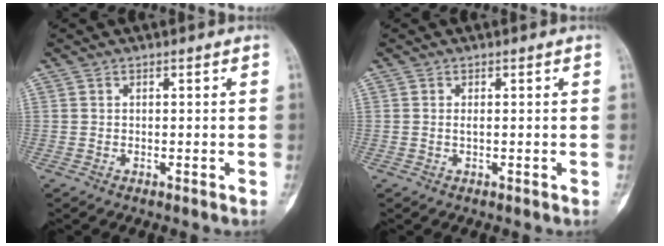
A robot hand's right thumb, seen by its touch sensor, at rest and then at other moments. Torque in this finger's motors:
{"motor_torque": [0.26, 0.06, 0.49, 0.14, 0.03]}